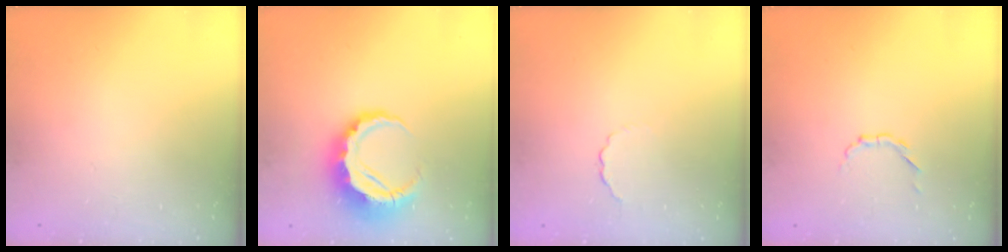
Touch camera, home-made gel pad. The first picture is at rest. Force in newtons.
{"total": 9.5, "press": 9.4, "slide": 1.8}
{"total": 2.6, "press": 2.4, "slide": 0.9}
{"total": 2.1, "press": 2.1, "slide": 0.6}